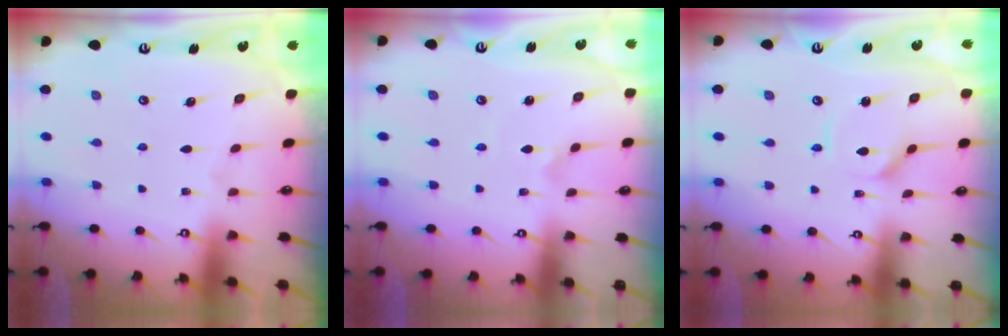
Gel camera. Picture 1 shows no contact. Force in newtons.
{"total": 1.8, "press": 1.7, "slide": 0.4}
{"total": 5.4, "press": 5.4, "slide": 0.6}